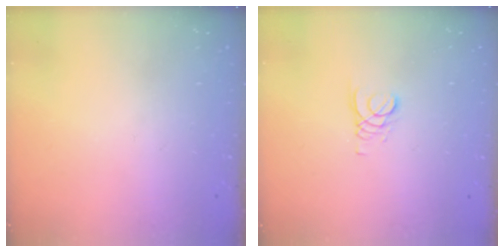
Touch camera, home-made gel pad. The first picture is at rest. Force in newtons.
{"total": 2.4, "press": 2.4, "slide": 0.2}